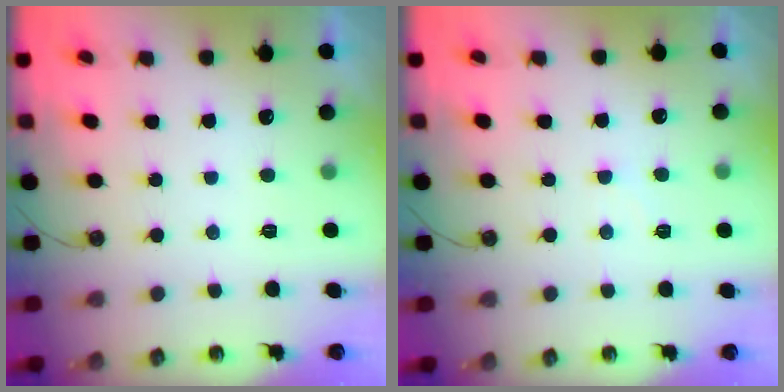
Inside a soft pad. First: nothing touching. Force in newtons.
{"total": 3.2, "press": 3.1, "slide": 0.4}